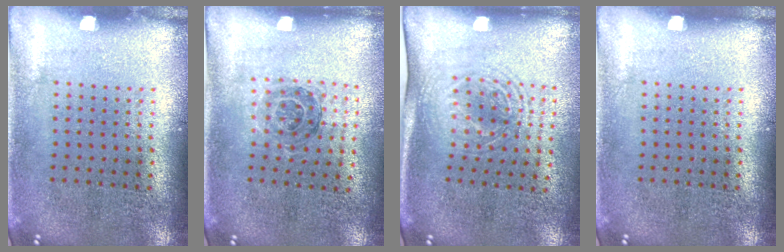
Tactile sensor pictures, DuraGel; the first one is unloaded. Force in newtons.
{"total": 1.0, "press": 1.0, "slide": 0.1}
{"total": 1.7, "press": 1.3, "slide": 1.0}
{"total": 0.0}